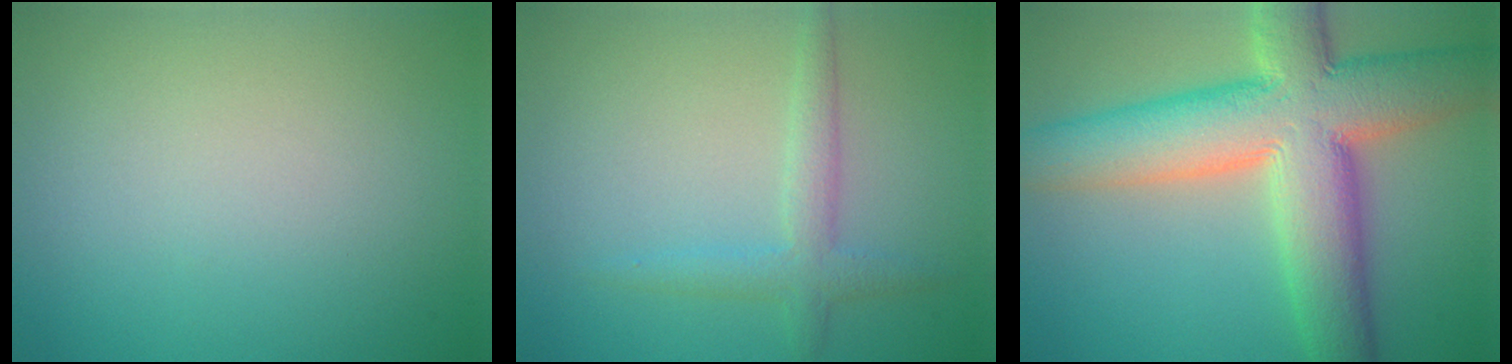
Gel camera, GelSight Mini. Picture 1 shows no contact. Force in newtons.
{"total": 2.5, "press": 2.5, "slide": 0.1}
{"total": 12.5, "press": 12.5, "slide": 0.8}